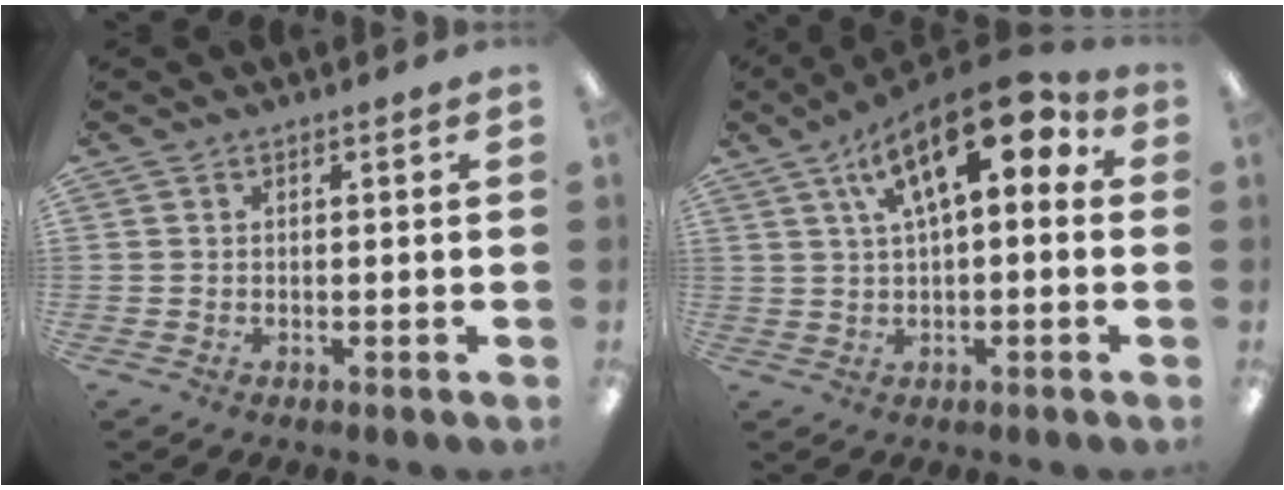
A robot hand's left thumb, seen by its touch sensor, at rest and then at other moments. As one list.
[{"total": 16.2, "force": [6.5, 7.0, 13.1], "torque": [-0.190, -0.026, 0.105]}]